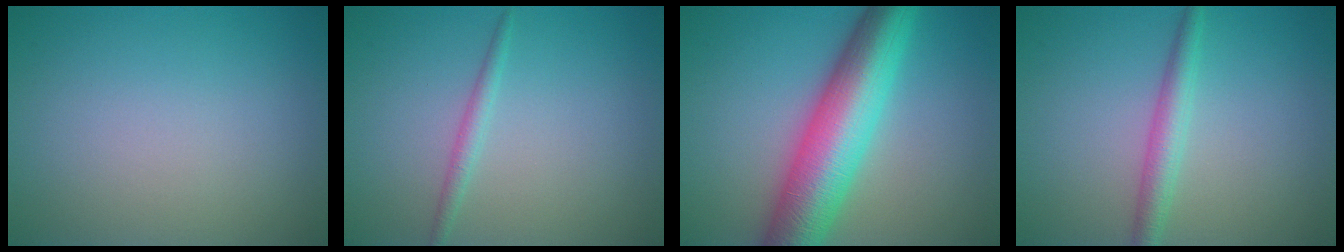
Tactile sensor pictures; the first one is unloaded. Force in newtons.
{"total": 1.3, "press": 1.3, "slide": 0.1}
{"total": 10.0, "press": 10.0, "slide": 0.1}
{"total": 2.6, "press": 2.6, "slide": 0.1}